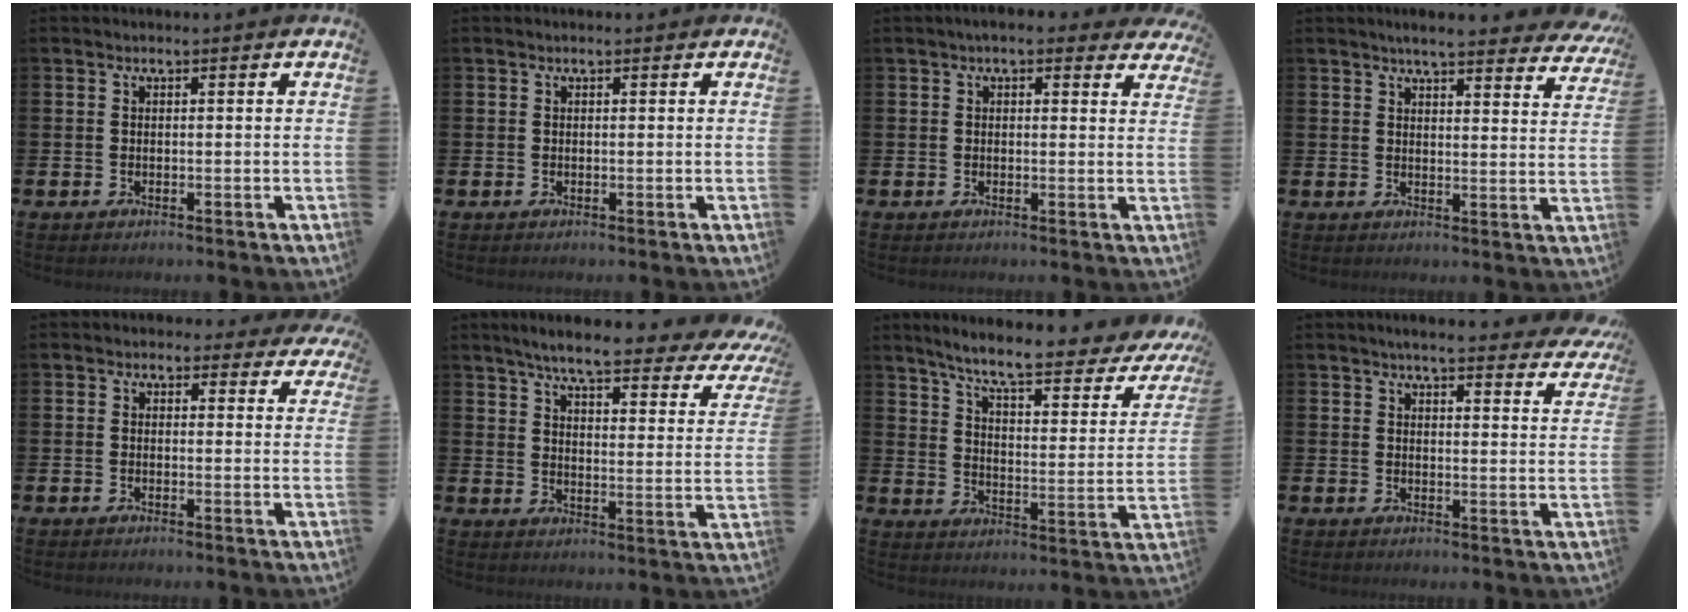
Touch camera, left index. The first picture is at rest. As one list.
[{"total": 0.0}, {"total": 2.9, "force": [2.5, 1.0, 1.0], "torque": [-0.014, -0.006, 0.042]}, {"total": 5.2, "force": [4.8, 0.3, 1.8], "torque": [-0.042, -0.026, 0.082]}, {"total": 2.2, "force": [1.8, 1.2, 0.2], "torque": [-0.001, -0.002, 0.028]}, {"total": 6.6, "force": [5.6, 0.9, 3.5], "torque": [-0.079, -0.045, 0.086]}, {"total": 7.9, "force": [6.5, 1.2, 4.3], "torque": [-0.106, -0.046, 0.101]}, {"total": 4.7, "force": [4.4, 0.3, 1.5], "torque": [-0.033, -0.023, 0.076]}]